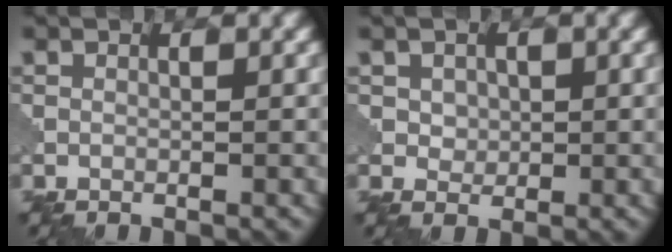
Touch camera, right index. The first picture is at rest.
{"total": 1.9, "force": [0.6, 1.6, 0.8], "torque": [-0.021, 0.000, 0.018]}